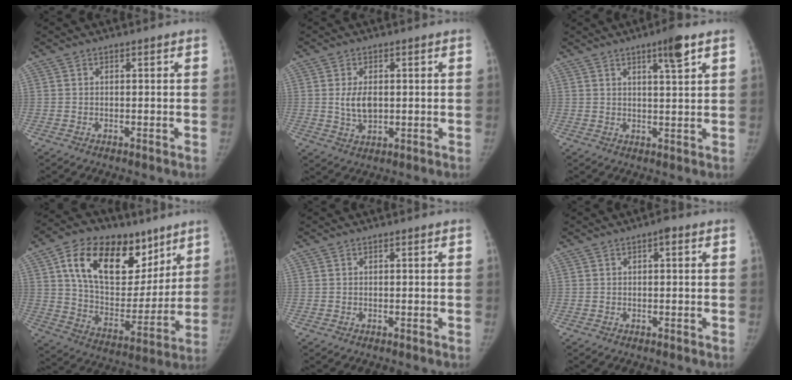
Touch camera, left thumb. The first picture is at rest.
{"total": 4.9, "force": [0.4, 3.0, 3.9], "torque": [-0.068, -0.007, 0.014]}
{"total": 5.5, "force": [3.2, 0.6, 4.4], "torque": [-0.064, -0.017, 0.050]}
{"total": 24.6, "force": [12.0, 14.8, 15.6], "torque": [-0.214, -0.028, 0.204]}
{"total": 0.0}
{"total": 1.5, "force": [0.5, 0.5, 1.3], "torque": [-0.018, 0.004, 0.001]}